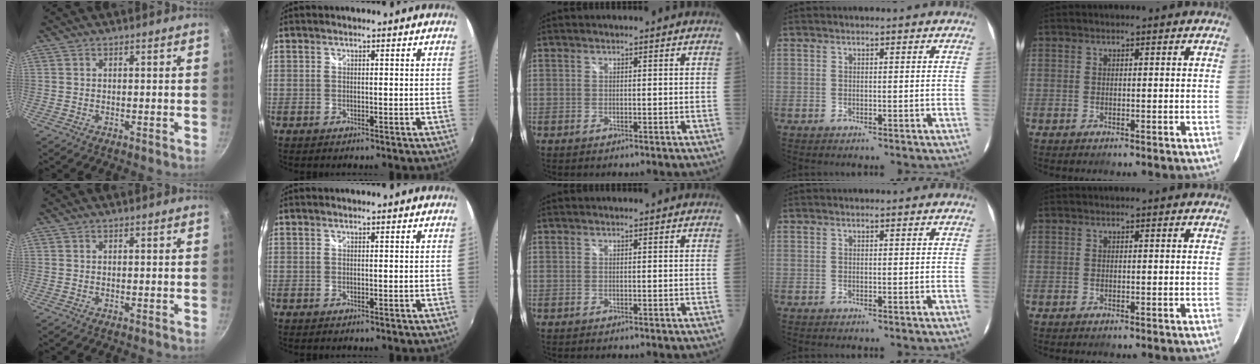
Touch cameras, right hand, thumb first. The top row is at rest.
{}